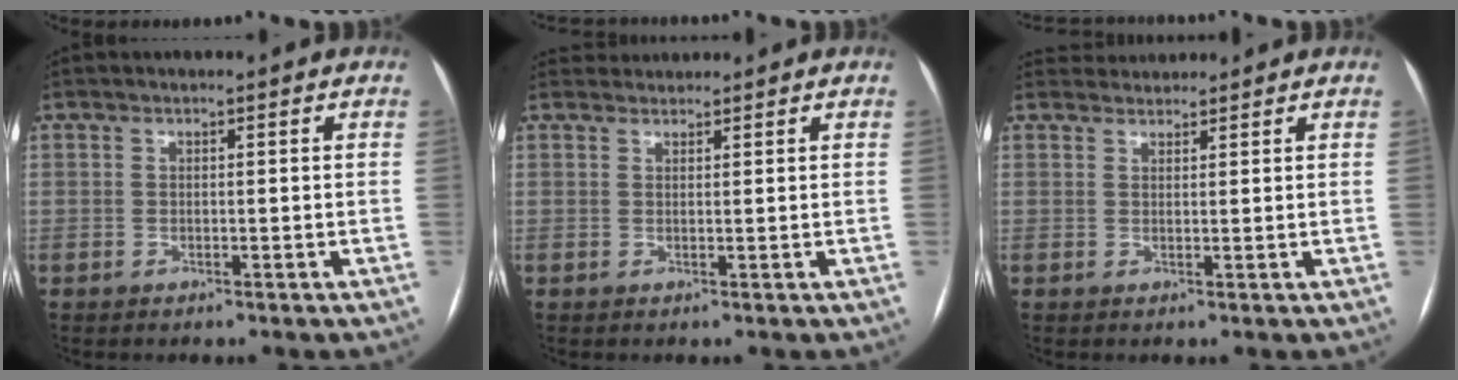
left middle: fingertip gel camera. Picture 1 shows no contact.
{"total": 1.9, "force": [1.8, 0.4, -0.4], "torque": [0.002, 0.020, 0.033]}
{"total": 2.6, "force": [2.5, 0.6, -0.4], "torque": [0.004, 0.024, 0.043]}